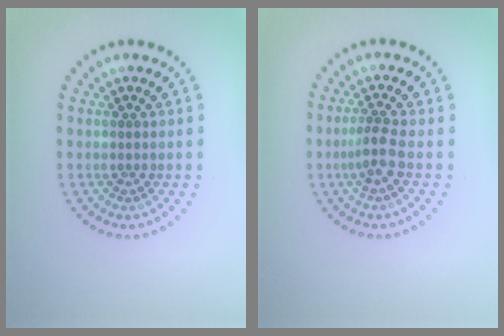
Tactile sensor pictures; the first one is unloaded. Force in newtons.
{"total": 2.3, "press": 1.8, "slide": 1.4}